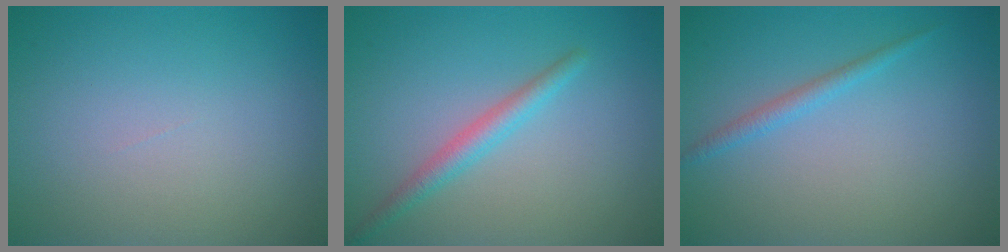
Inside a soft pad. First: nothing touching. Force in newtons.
{"total": 2.1, "press": 2.1, "slide": 0.0}
{"total": 1.3, "press": 1.3, "slide": 0.1}